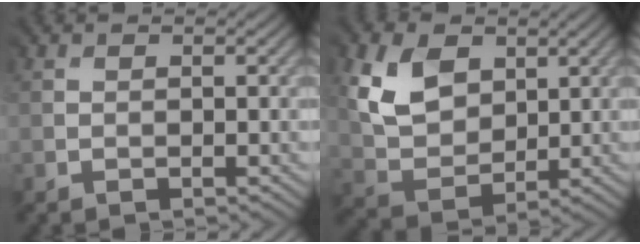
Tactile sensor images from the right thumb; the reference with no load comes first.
{"total": 7.8, "force": [3.5, 5.7, 4.1], "torque": [-0.121, 0.000, 0.066]}